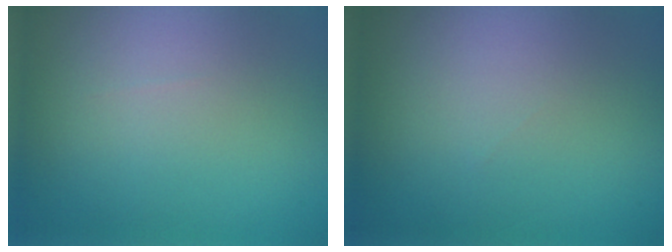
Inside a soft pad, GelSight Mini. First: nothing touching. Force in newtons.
{"total": 0.0}